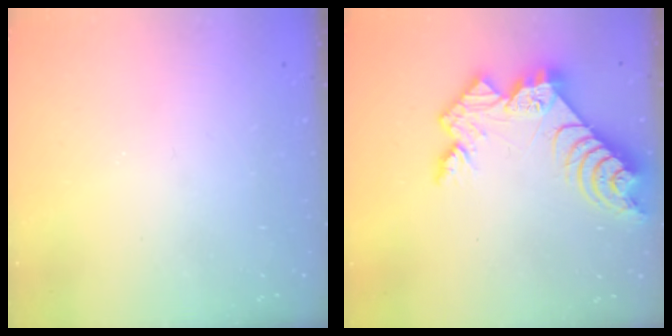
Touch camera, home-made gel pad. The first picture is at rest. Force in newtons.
{"total": 11.2, "press": 11.2, "slide": 0.8}